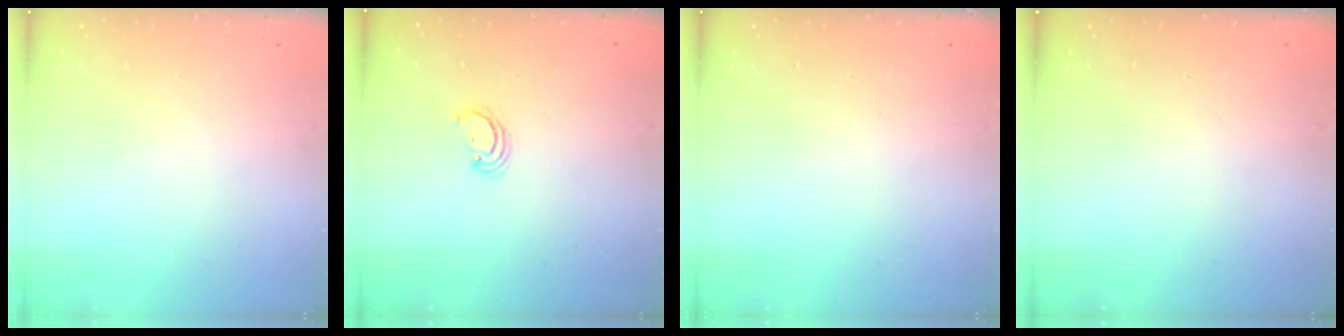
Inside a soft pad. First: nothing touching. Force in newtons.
{"total": 2.6, "press": 2.6, "slide": 0.3}
{"total": 0.0}
{"total": 0.0}